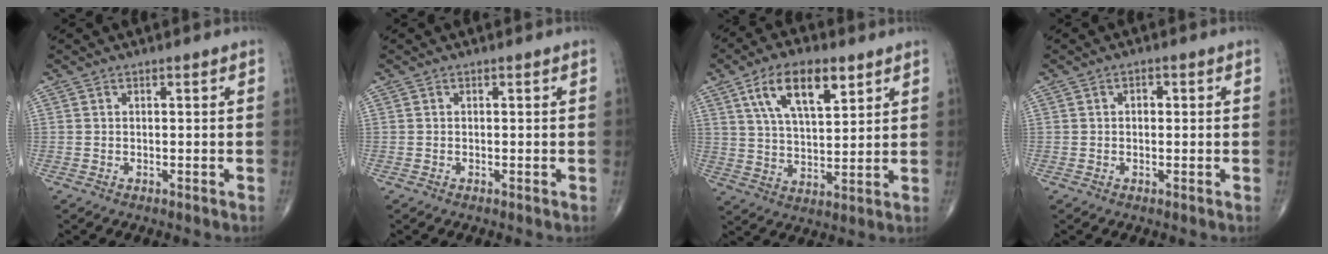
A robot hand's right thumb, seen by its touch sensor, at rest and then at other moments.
{"total": 0.0}
{"total": 13.0, "force": [6.4, 5.8, 9.7], "torque": [-0.147, -0.020, 0.116]}
{"total": 1.4, "force": [0.2, 1.0, 1.0], "torque": [-0.007, 0.003, -0.001]}